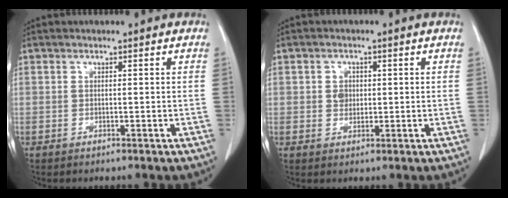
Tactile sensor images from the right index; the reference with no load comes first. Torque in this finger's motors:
{"motor_torque": [0.06, -0.04, 0.02, 0.03]}